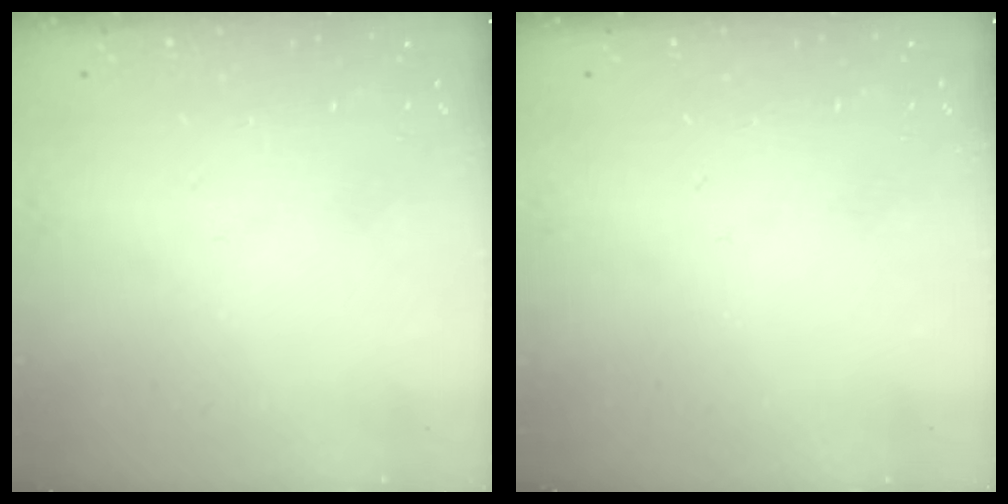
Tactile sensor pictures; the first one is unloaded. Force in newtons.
{"total": 0.0}